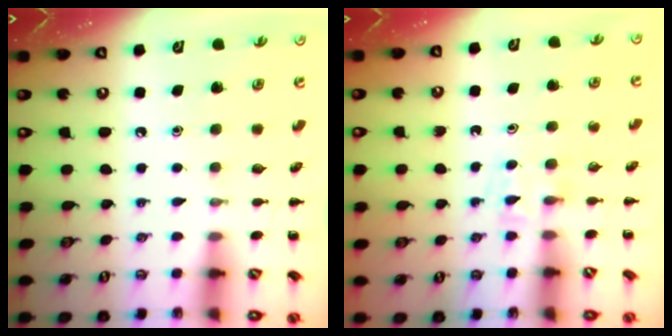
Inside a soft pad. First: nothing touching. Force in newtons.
{"total": 2.8, "press": 2.5, "slide": 1.1}